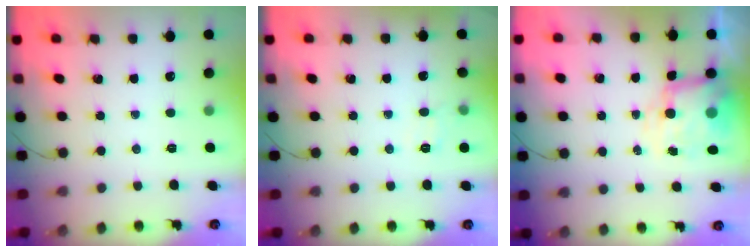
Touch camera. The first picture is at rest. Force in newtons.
{"total": 5.9, "press": 5.7, "slide": 1.2}
{"total": 8.6, "press": 8.5, "slide": 1.2}